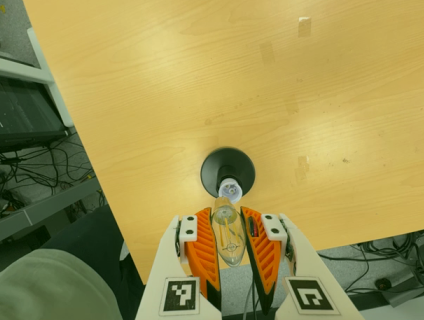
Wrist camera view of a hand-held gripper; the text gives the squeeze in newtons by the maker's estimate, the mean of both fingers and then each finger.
{"total": 21.5, "left": 23.7, "right": 19.3}